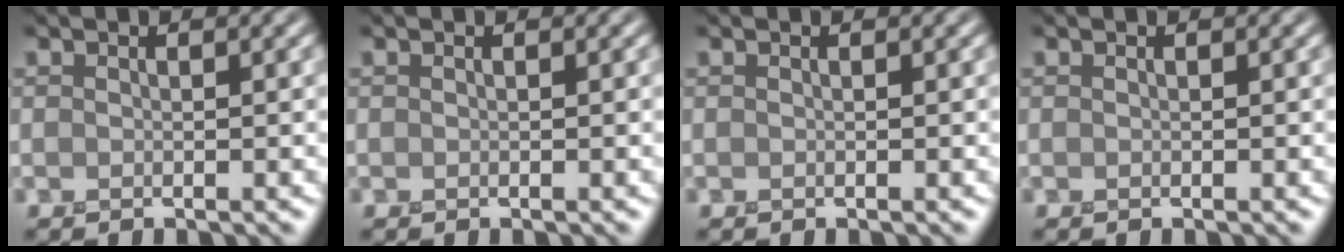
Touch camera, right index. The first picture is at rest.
{"total": 0.0}
{"total": 0.0}
{"total": 0.0}